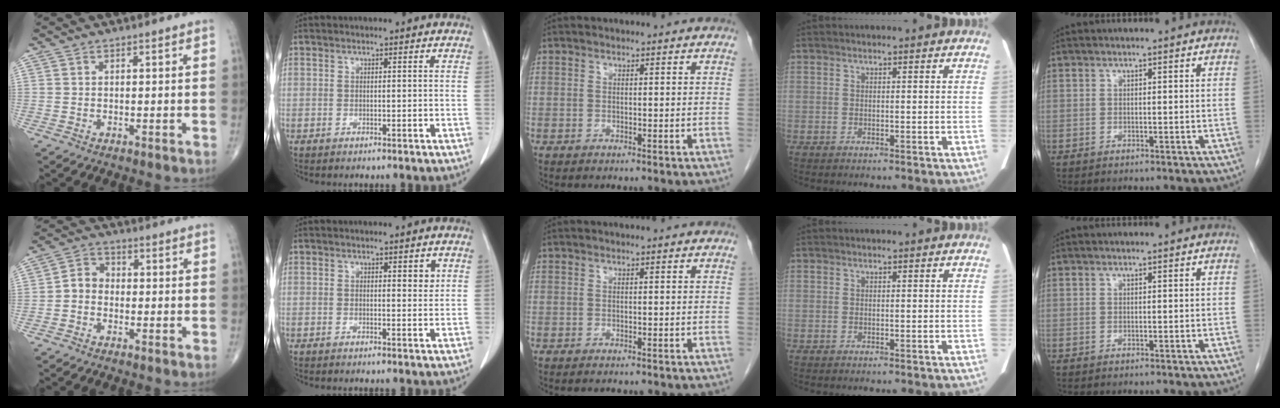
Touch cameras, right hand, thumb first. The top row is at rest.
{"thumb": {"total": 4.3, "force": [-0.9, 3.6, 2.1], "torque": [-0.022, 0.018, -0.030]}, "index": {"total": 1.5, "force": [0.8, 0.4, 1.3], "torque": [-0.019, -0.004, 0.011]}, "middle": {"total": 2.3, "force": [-2.0, 0.8, 0.8], "torque": [-0.015, -0.004, -0.020]}}